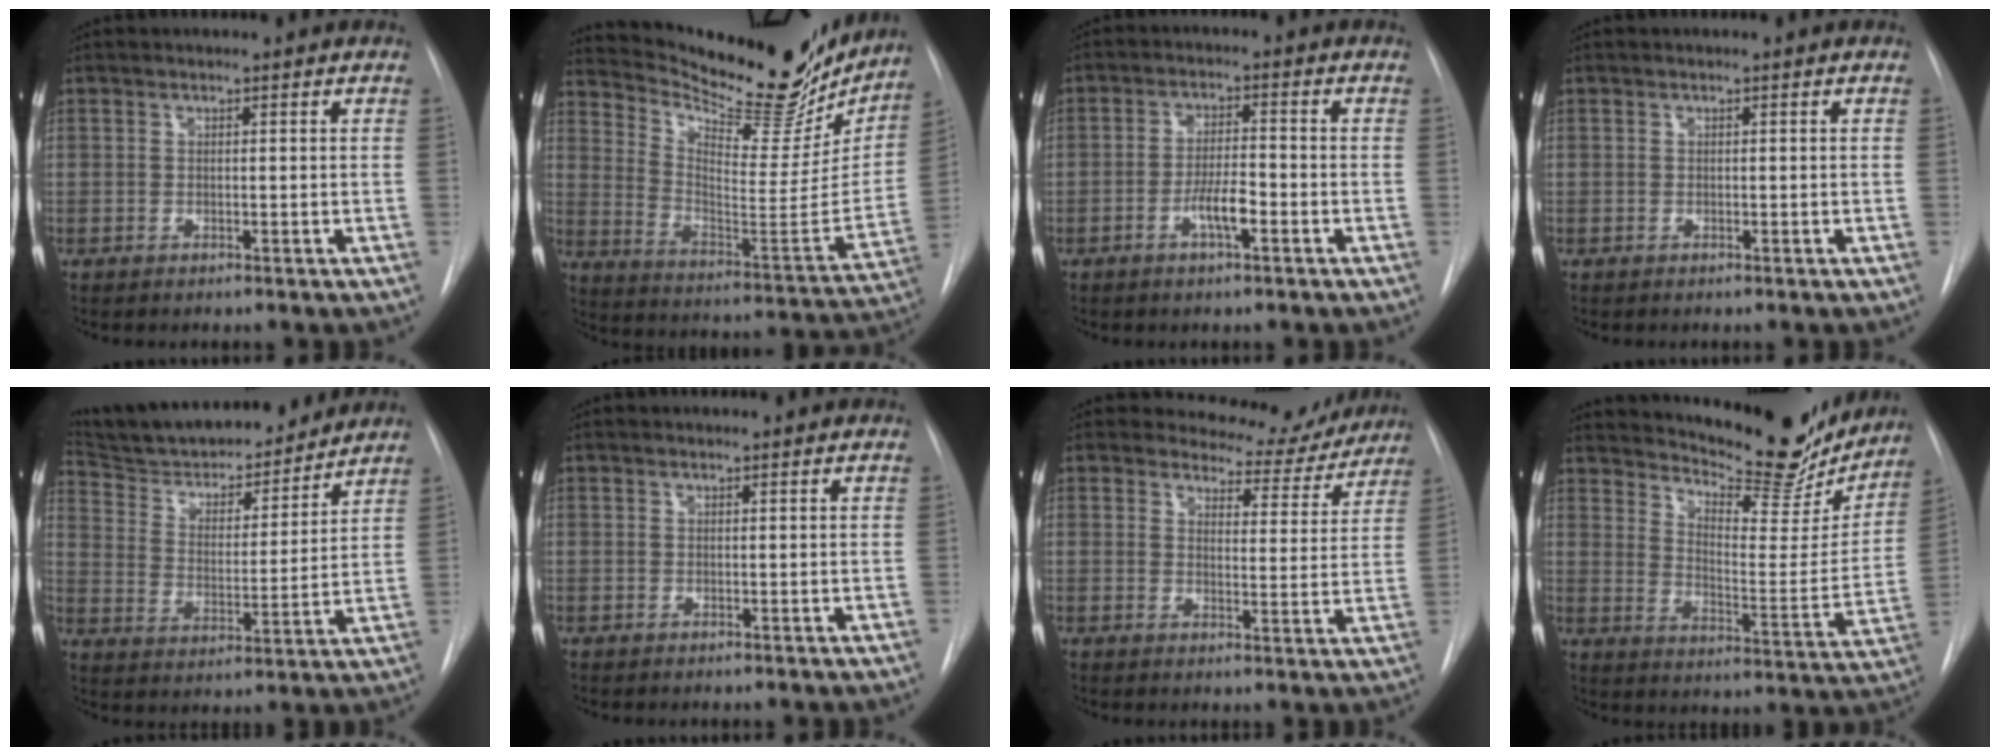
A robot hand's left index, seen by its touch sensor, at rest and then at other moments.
{"total": 26.5, "force": [23.3, 6.7, 10.8], "torque": [-0.171, -0.059, 0.322]}
{"total": 4.4, "force": [-2.0, 0.8, 3.8], "torque": [-0.072, 0.002, -0.037]}
{"total": 0.0}
{"total": 19.2, "force": [17.8, 3.8, 6.3], "torque": [-0.099, -0.002, 0.275]}
{"total": 1.3, "force": [1.2, 0.1, 0.1], "torque": [-0.010, 0.013, 0.018]}
{"total": 8.7, "force": [8.3, 2.6, -0.2], "torque": [0.017, -0.025, 0.091]}
{"total": 21.2, "force": [18.9, 5.3, 8.0], "torque": [-0.115, -0.045, 0.248]}